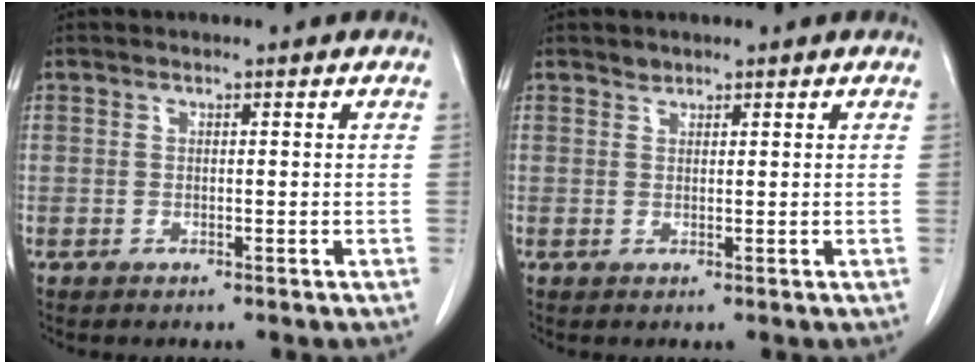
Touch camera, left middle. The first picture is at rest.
{"total": 0.8, "force": [0.7, 0.3, -0.1], "torque": [0.002, -0.004, 0.010]}